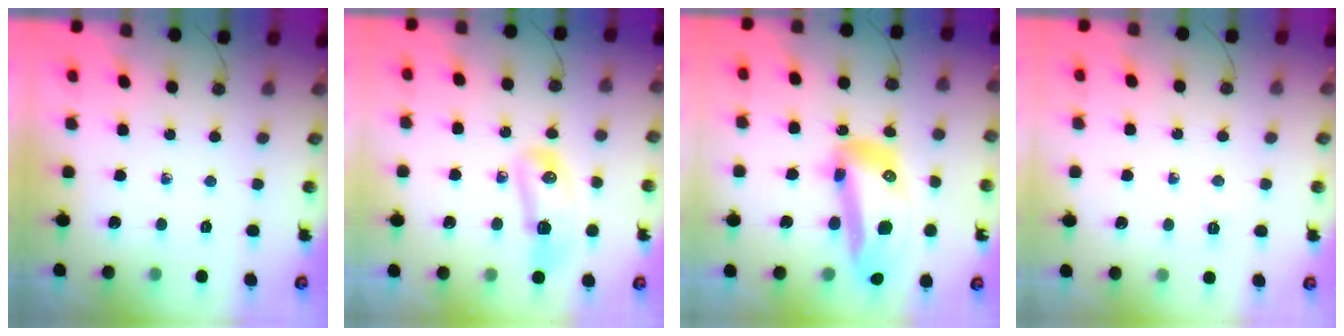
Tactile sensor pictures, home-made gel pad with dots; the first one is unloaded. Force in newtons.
{"total": 12.7, "press": 11.2, "slide": 6.0}
{"total": 19.9, "press": 19.7, "slide": 2.5}
{"total": 3.3, "press": 3.2, "slide": 0.4}